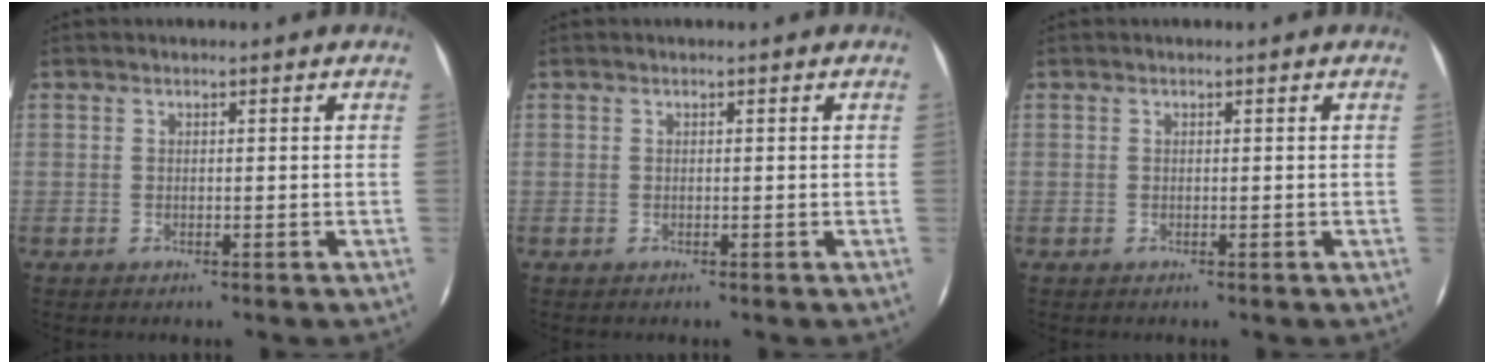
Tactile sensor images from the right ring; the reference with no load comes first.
{"total": 0.0}
{"total": 0.0}